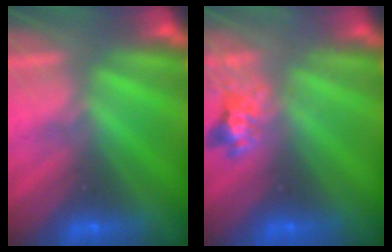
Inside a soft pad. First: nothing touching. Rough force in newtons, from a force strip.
{"total": 2.4}